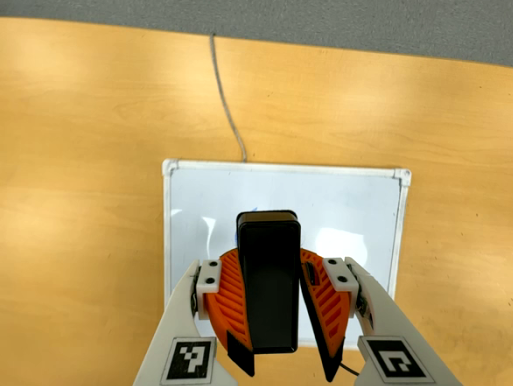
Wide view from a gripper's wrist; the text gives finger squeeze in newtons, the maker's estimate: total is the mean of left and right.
{"total": 9.6, "left": 9.3, "right": 9.9}